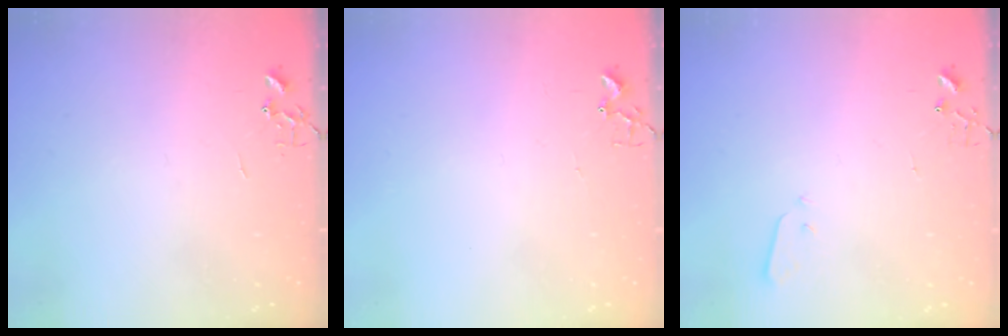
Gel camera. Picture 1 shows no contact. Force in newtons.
{"total": 1.9, "press": 1.9, "slide": 0.2}
{"total": 2.1, "press": 2.1, "slide": 0.3}